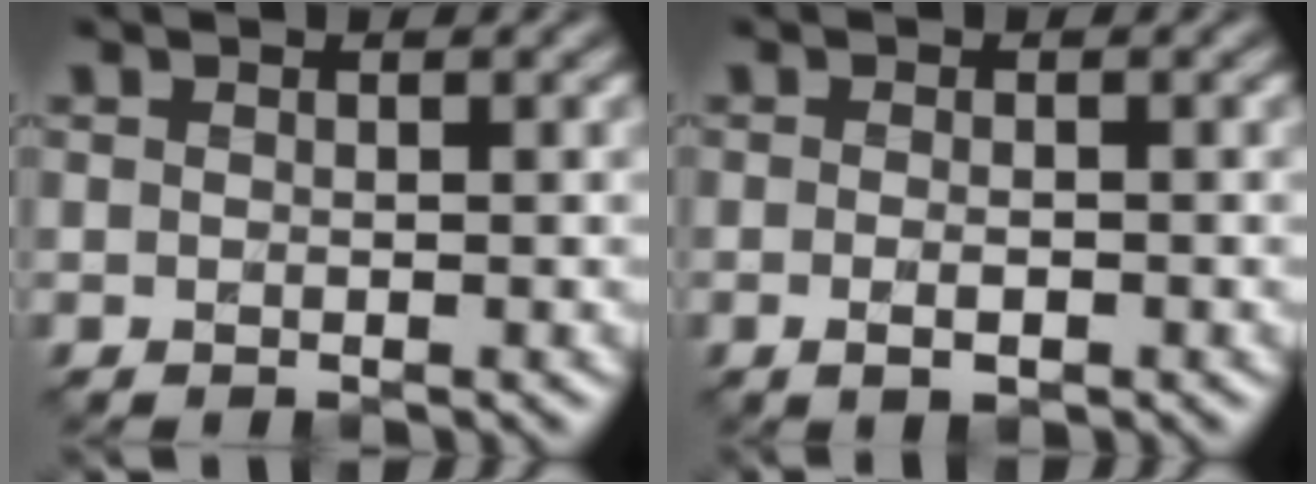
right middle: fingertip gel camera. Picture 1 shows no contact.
{"total": 1.5, "force": [-0.5, 0.5, 1.3], "torque": [-0.025, -0.005, -0.011]}